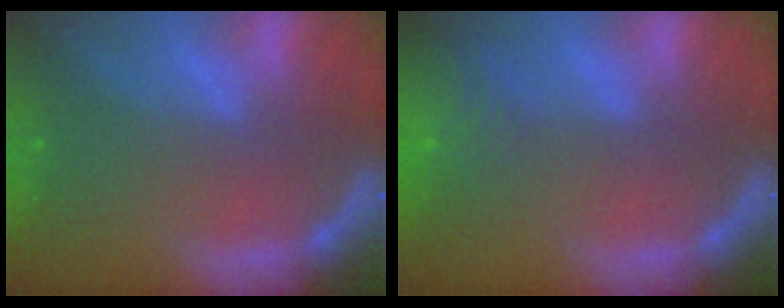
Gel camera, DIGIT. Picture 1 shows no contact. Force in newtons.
{"total": 7.0}